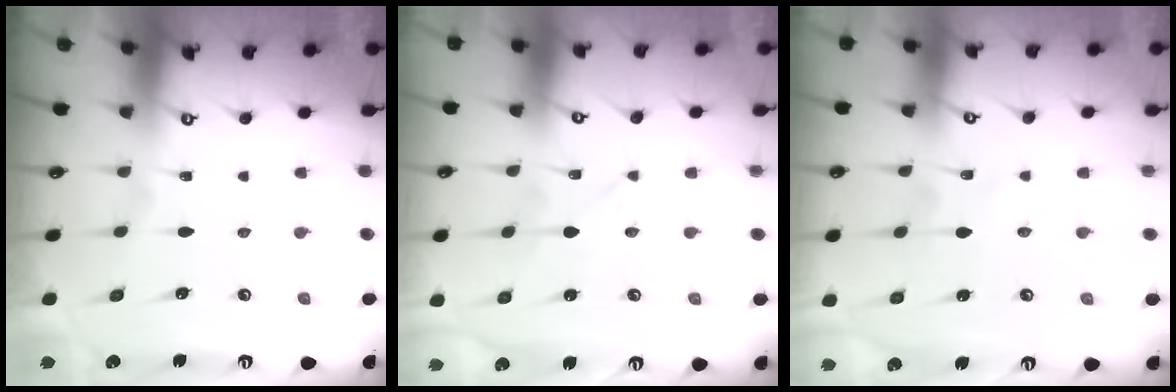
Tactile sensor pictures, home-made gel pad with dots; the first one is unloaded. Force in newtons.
{"total": 0.0}
{"total": 2.6, "press": 2.6, "slide": 0.2}